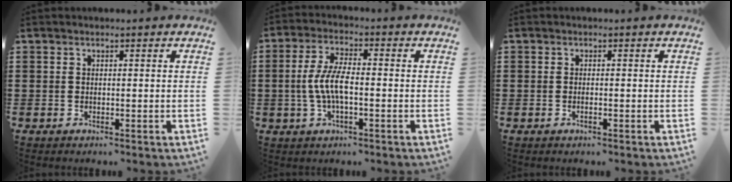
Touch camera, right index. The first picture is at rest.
{"total": 6.3, "force": [-1.0, 2.2, 5.9], "torque": [-0.138, -0.004, -0.029]}
{"total": 0.6, "force": [-0.3, 0.2, 0.5], "torque": [-0.012, -0.004, -0.004]}